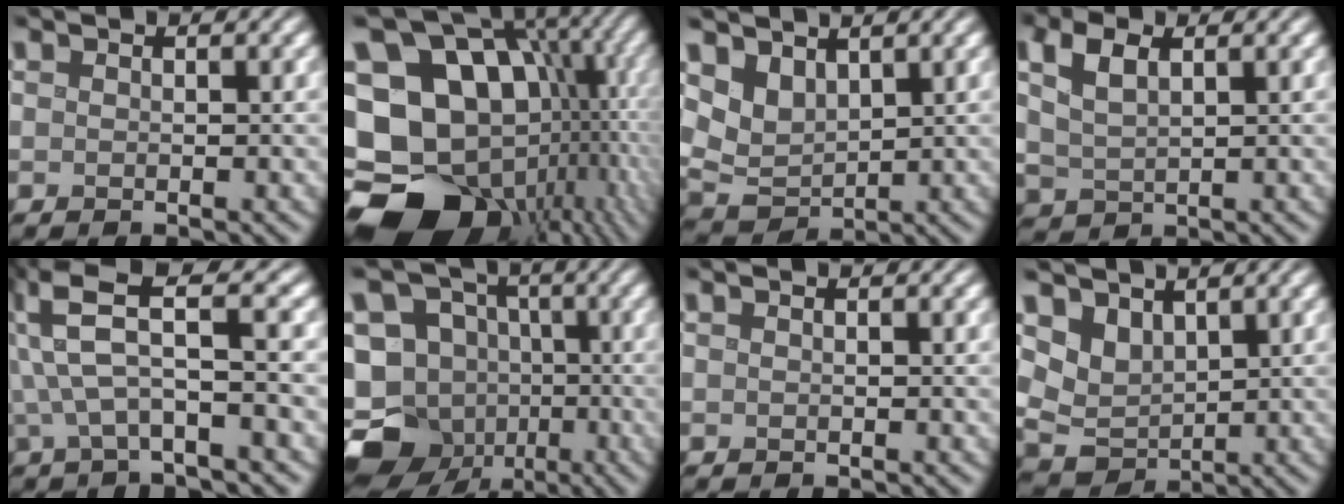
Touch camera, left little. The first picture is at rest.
{"total": 21.7, "force": [-6.0, 16.8, 12.4], "torque": [-0.211, 0.014, -0.079]}
{"total": 3.3, "force": [2.1, 2.0, 1.6], "torque": [-0.043, -0.011, 0.043]}
{"total": 3.7, "force": [1.7, 2.0, 2.6], "torque": [-0.067, 0.005, 0.036]}
{"total": 5.2, "force": [1.3, 1.0, 4.9], "torque": [-0.103, 0.009, 0.021]}
{"total": 14.1, "force": [-6.2, 11.9, 4.3], "torque": [-0.107, -0.024, -0.111]}
{"total": 0.0}
{"total": 3.1, "force": [1.8, 2.2, 1.3], "torque": [-0.032, -0.010, 0.032]}